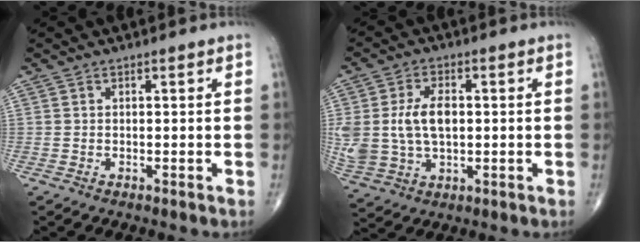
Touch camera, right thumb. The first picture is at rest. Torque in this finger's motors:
{"motor_torque": [1.71, 1.67, 1.16, 0.12, 0.16]}